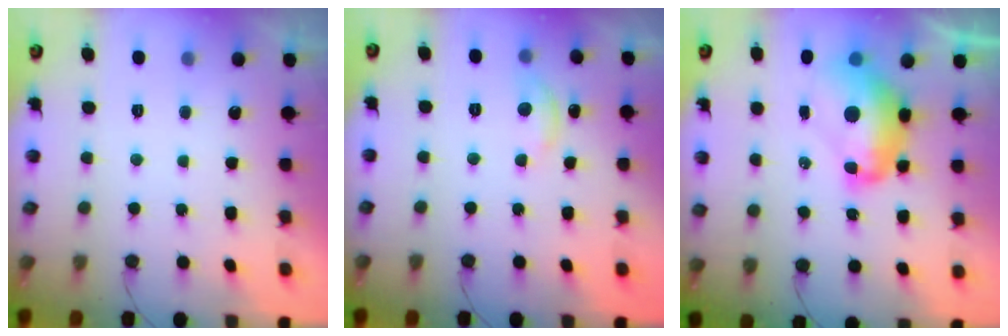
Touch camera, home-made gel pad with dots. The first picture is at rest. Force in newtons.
{"total": 5.9, "press": 5.9, "slide": 0.8}
{"total": 11.8, "press": 11.7, "slide": 1.1}